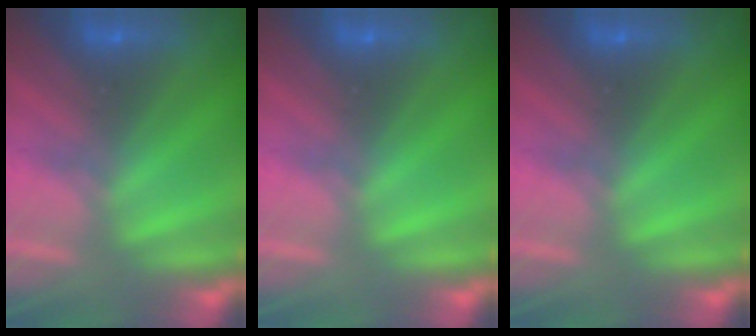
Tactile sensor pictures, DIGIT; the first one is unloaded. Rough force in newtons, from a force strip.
{"total": 0.0}
{"total": 0.0}